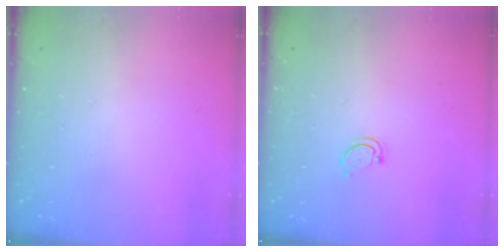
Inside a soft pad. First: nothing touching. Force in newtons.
{"total": 2.8, "press": 2.8, "slide": 0.3}